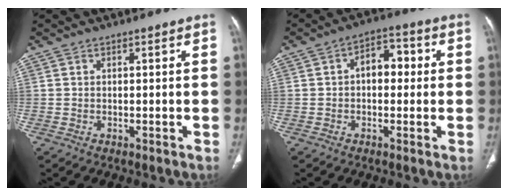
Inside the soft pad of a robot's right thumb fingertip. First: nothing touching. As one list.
[{"total": 6.7, "force": [0.5, 4.4, 5.0], "torque": [-0.045, 0.024, -0.002]}]